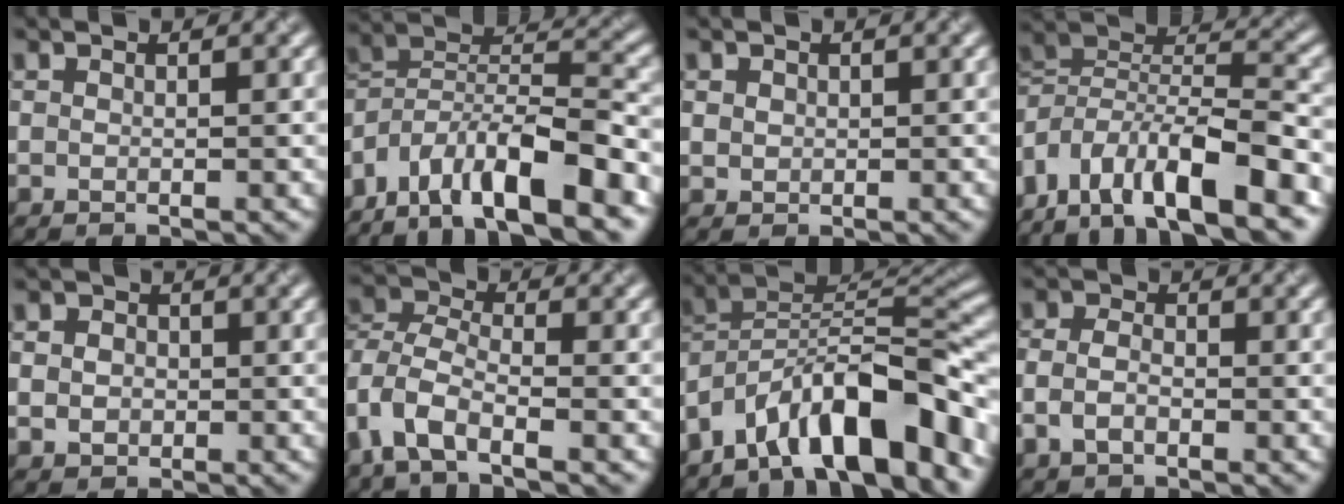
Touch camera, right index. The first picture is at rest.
{"total": 12.5, "force": [-7.5, 5.0, 8.7], "torque": [-0.151, 0.022, -0.130]}
{"total": 1.0, "force": [0.4, 0.9, 0.1], "torque": [0.002, -0.001, 0.009]}
{"total": 12.3, "force": [-5.0, 6.2, 9.3], "torque": [-0.171, 0.013, -0.083]}
{"total": 3.0, "force": [0.3, 2.7, 1.3], "torque": [-0.006, 0.016, -0.014]}
{"total": 5.8, "force": [-3.0, 2.9, 4.1], "torque": [-0.090, 0.004, -0.072]}
{"total": 12.0, "force": [-7.1, 3.9, 8.9], "torque": [-0.125, 0.023, -0.128]}
{"total": 2.2, "force": [-0.9, 1.4, 1.5], "torque": [-0.034, 0.004, -0.023]}